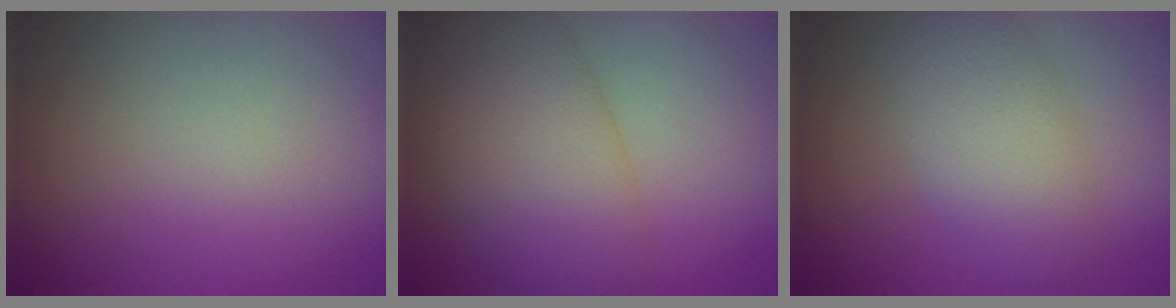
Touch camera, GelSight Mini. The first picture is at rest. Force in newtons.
{"total": 9.6, "press": 9.6, "slide": 0.4}
{"total": 5.2, "press": 5.2, "slide": 0.1}